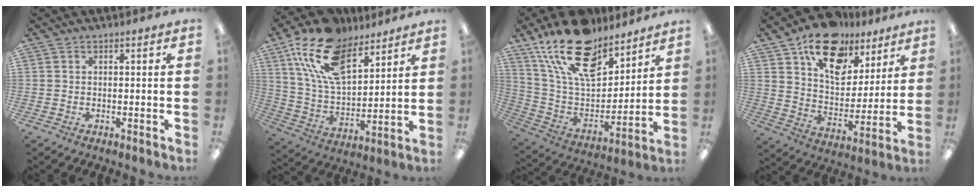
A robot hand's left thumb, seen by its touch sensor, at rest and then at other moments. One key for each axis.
{"total": 19.1, "fx": 11.8, "fy": 9.8, "fz": 11.4, "tx": -0.227, "ty": -0.044, "tz": 0.217}
{"total": 21.9, "fx": 15.0, "fy": 10.6, "fz": 11.8, "tx": -0.223, "ty": -0.083, "tz": 0.273}
{"total": 17.8, "fx": 11.5, "fy": 10.6, "fz": 8.6, "tx": -0.136, "ty": -0.061, "tz": 0.206}